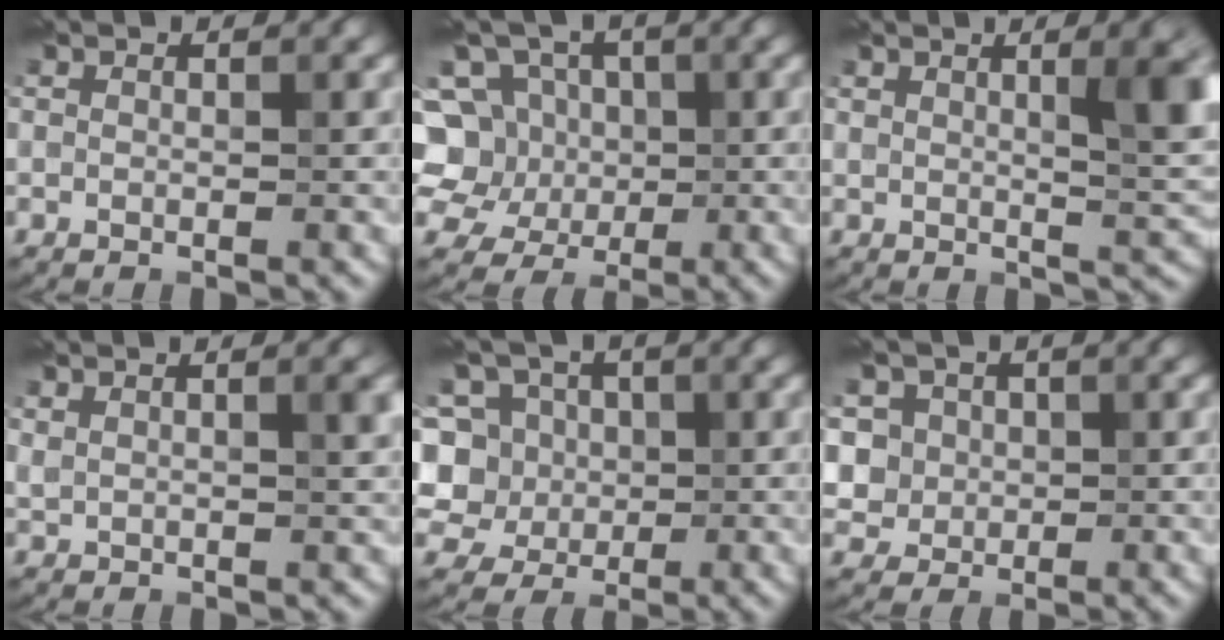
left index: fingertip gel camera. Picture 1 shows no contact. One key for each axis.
{"total": 7.7, "fx": 1.5, "fy": 6.7, "fz": 3.5, "tx": -0.083, "ty": 0.031, "tz": 0.004}
{"total": 3.8, "fx": 1.2, "fy": 0.8, "fz": 3.5, "tx": -0.052, "ty": -0.003, "tz": 0.031}
{"total": 2.0, "fx": 1.0, "fy": 0.8, "fz": 1.6, "tx": -0.036, "ty": 0.000, "tz": 0.033}
{"total": 11.3, "fx": 3.9, "fy": 9.1, "fz": 5.5, "tx": -0.137, "ty": 0.055, "tz": 0.057}
{"total": 11.5, "fx": 5.6, "fy": 8.6, "fz": 5.3, "tx": -0.128, "ty": 0.036, "tz": 0.087}